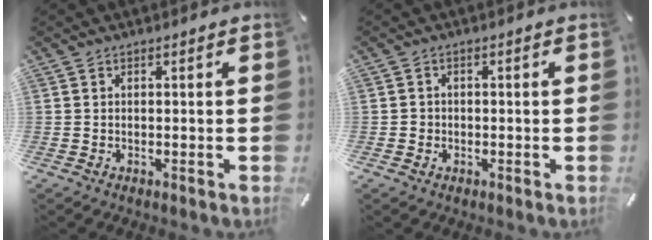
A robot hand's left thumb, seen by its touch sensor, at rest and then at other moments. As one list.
[{"total": 1.6, "force": [-0.5, 1.5, 0.5], "torque": [-0.008, 0.006, -0.013]}]